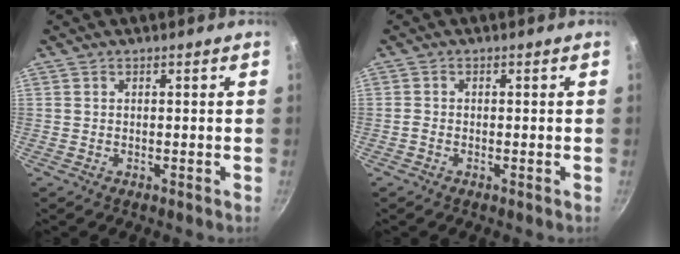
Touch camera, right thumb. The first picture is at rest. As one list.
[{"total": 0.8, "force": [-0.5, 0.3, 0.6], "torque": [-0.023, 0.006, -0.017]}]